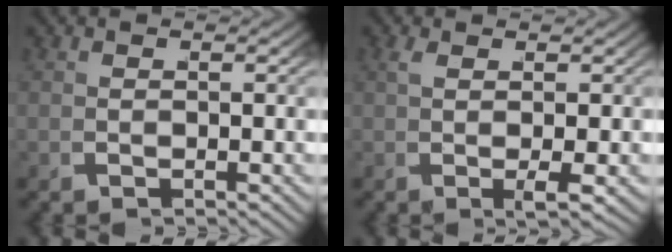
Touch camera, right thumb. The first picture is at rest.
{"total": 1.8, "force": [0.2, 0.2, 1.8], "torque": [-0.029, 0.003, 0.007]}